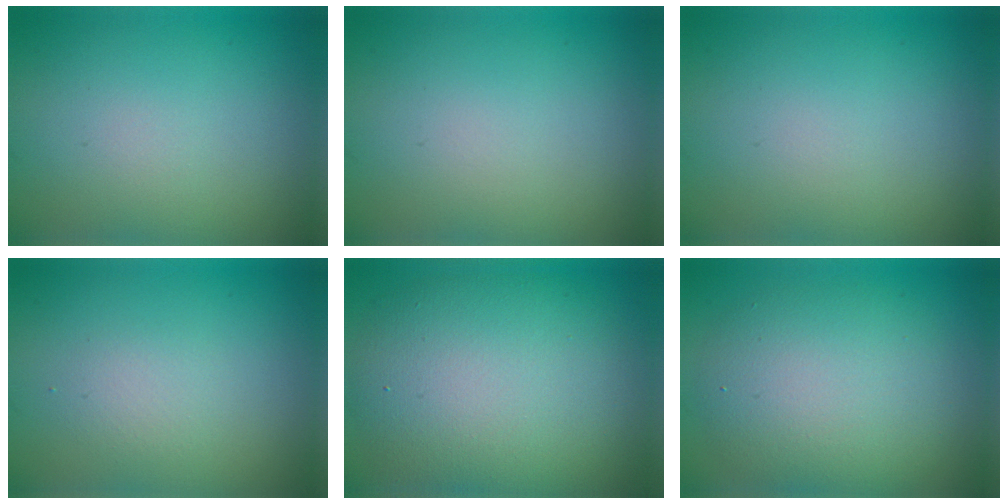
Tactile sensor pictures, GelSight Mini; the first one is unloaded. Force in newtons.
{"total": 0.0}
{"total": 0.0}
{"total": 1.4, "press": 1.4, "slide": 0.0}
{"total": 10.5, "press": 10.5, "slide": 0.3}
{"total": 6.6, "press": 6.6, "slide": 0.3}